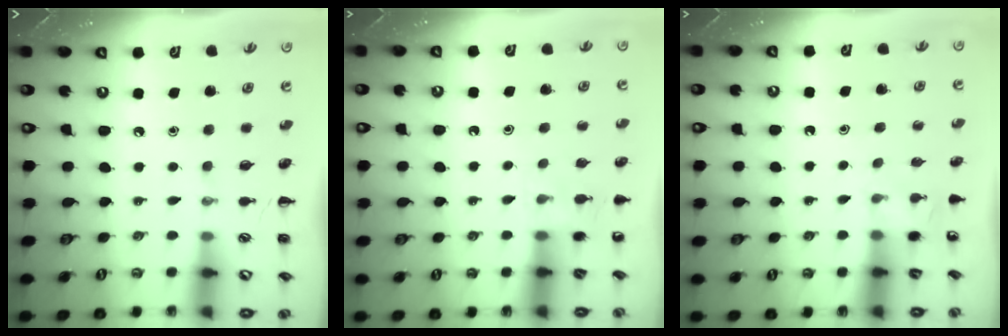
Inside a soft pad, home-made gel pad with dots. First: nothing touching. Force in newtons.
{"total": 4.6, "press": 4.4, "slide": 1.4}
{"total": 2.2, "press": 2.2, "slide": 0.6}